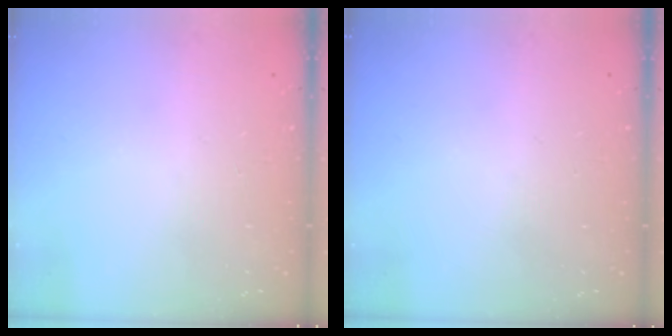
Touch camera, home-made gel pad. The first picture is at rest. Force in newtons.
{"total": 0.0}